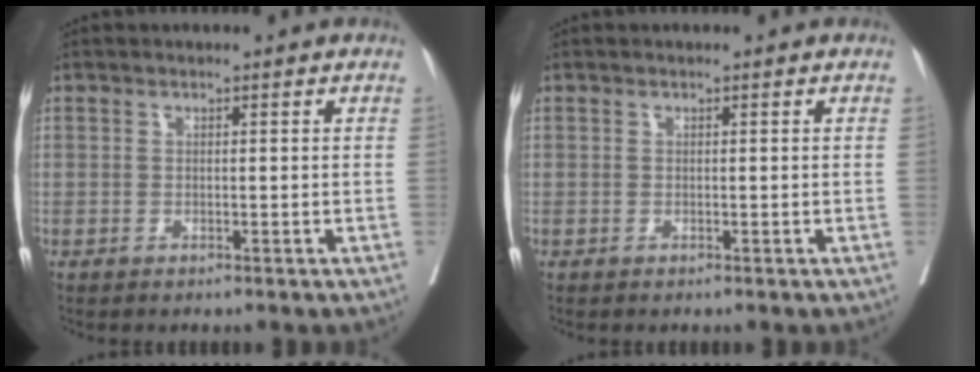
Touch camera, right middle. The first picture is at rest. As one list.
[{"total": 0.0}]